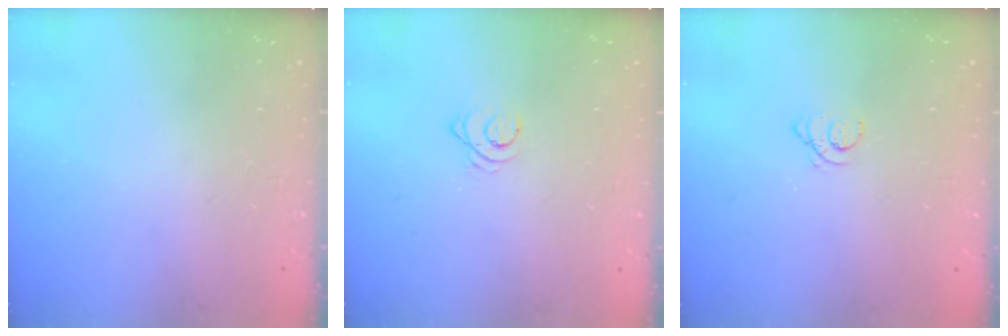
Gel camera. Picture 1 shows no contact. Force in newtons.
{"total": 2.5, "press": 2.5, "slide": 0.3}
{"total": 1.5, "press": 1.4, "slide": 0.2}